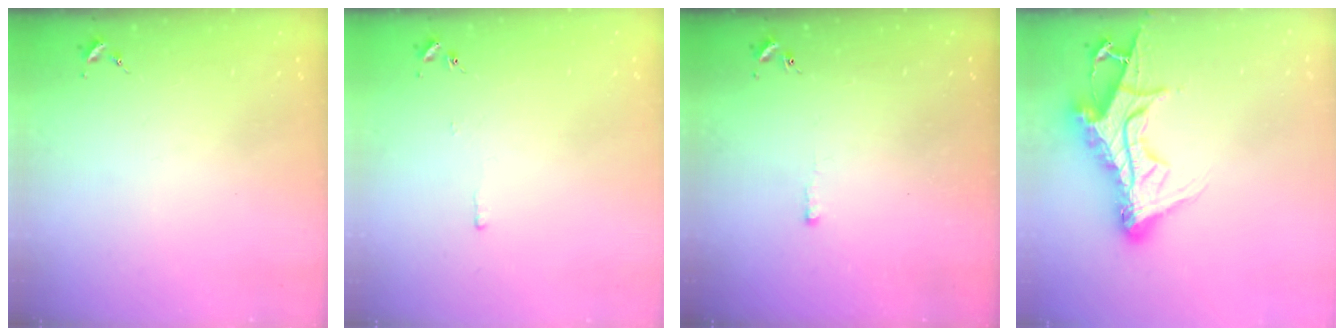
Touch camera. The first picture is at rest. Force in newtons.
{"total": 2.6, "press": 2.6, "slide": 0.3}
{"total": 2.7, "press": 2.7, "slide": 0.4}
{"total": 16.5, "press": 16.4, "slide": 1.8}